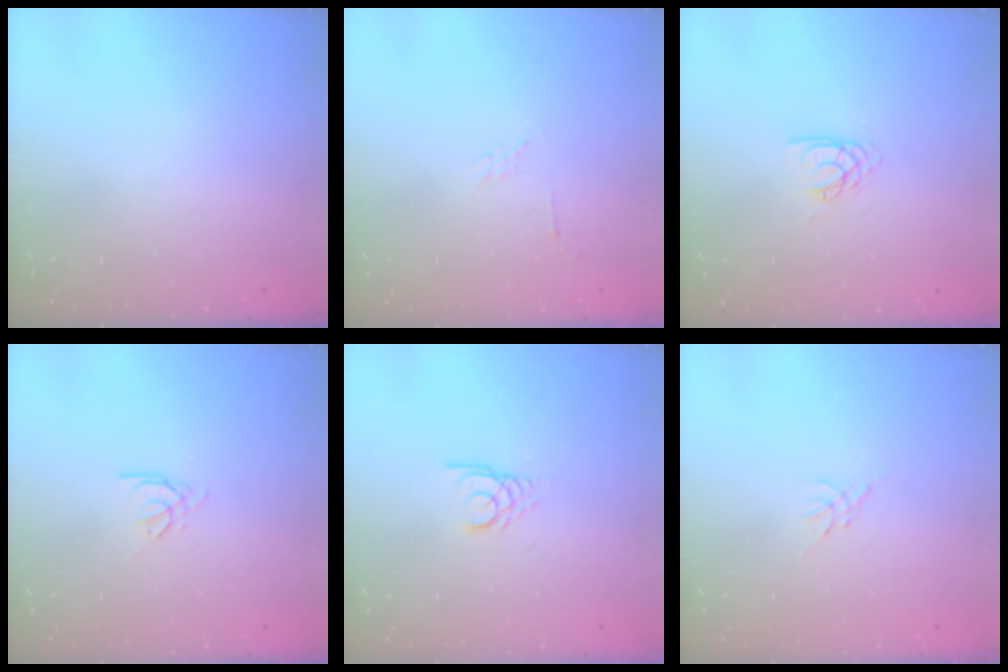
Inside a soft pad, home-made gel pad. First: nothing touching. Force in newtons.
{"total": 2.3, "press": 2.3, "slide": 0.4}
{"total": 3.1, "press": 3.1, "slide": 0.2}
{"total": 0.7, "press": 0.6, "slide": 0.3}
{"total": 3.0, "press": 3.0, "slide": 0.3}
{"total": 0.0}